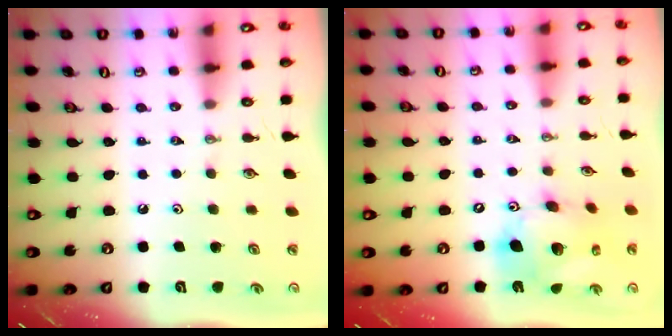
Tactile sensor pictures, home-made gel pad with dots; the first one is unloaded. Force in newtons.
{"total": 15.7, "press": 15.6, "slide": 2.3}